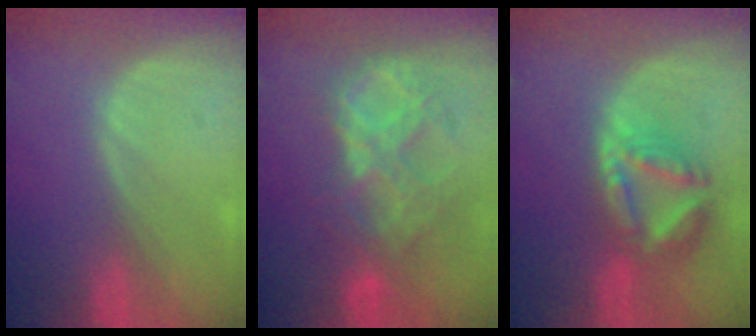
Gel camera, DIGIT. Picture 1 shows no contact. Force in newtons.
{"total": 9.2, "press": 7.9, "slide": 4.8}
{"total": 8.3, "press": 7.1, "slide": 4.2}